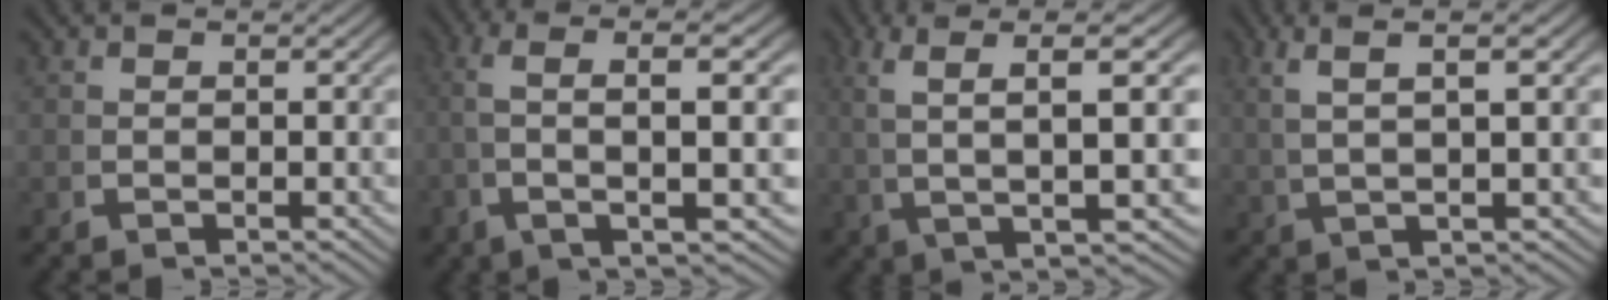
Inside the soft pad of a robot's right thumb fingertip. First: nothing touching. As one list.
[{"total": 8.6, "force": [2.8, 1.8, 8.0], "torque": [-0.130, 0.026, 0.038]}, {"total": 10.3, "force": [4.1, 3.1, 9.0], "torque": [-0.137, 0.035, 0.056]}, {"total": 6.3, "force": [3.4, 1.3, 5.2], "torque": [-0.077, 0.024, 0.055]}]